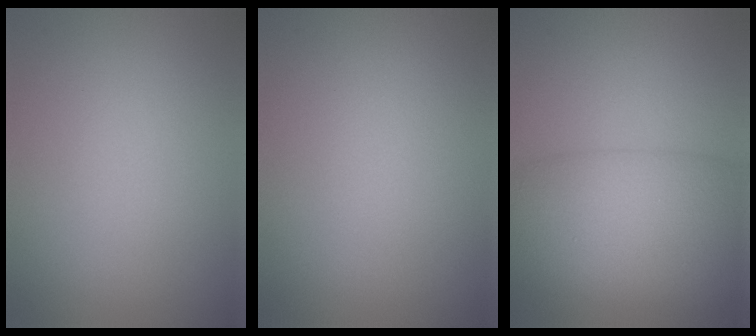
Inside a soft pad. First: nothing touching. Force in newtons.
{"total": 0.0}
{"total": 8.8, "press": 8.8, "slide": 0.3}